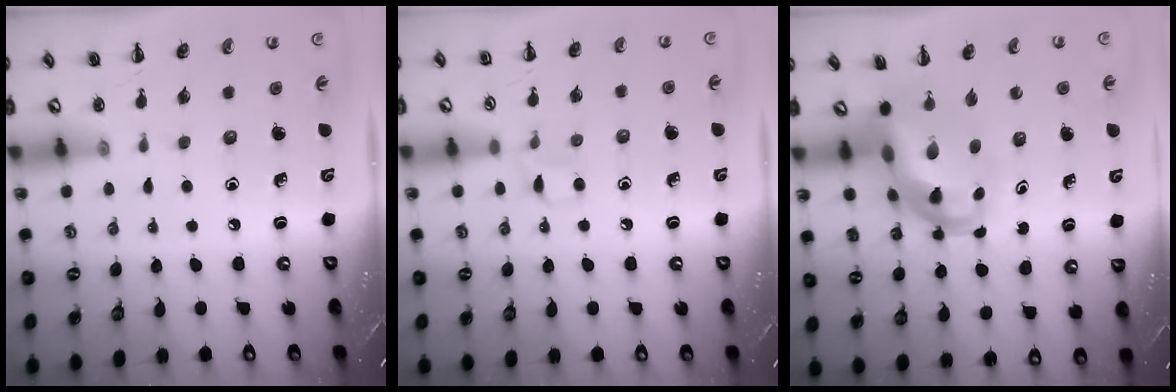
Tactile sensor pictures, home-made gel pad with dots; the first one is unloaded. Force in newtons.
{"total": 4.0, "press": 3.7, "slide": 1.5}
{"total": 8.6, "press": 8.3, "slide": 2.3}